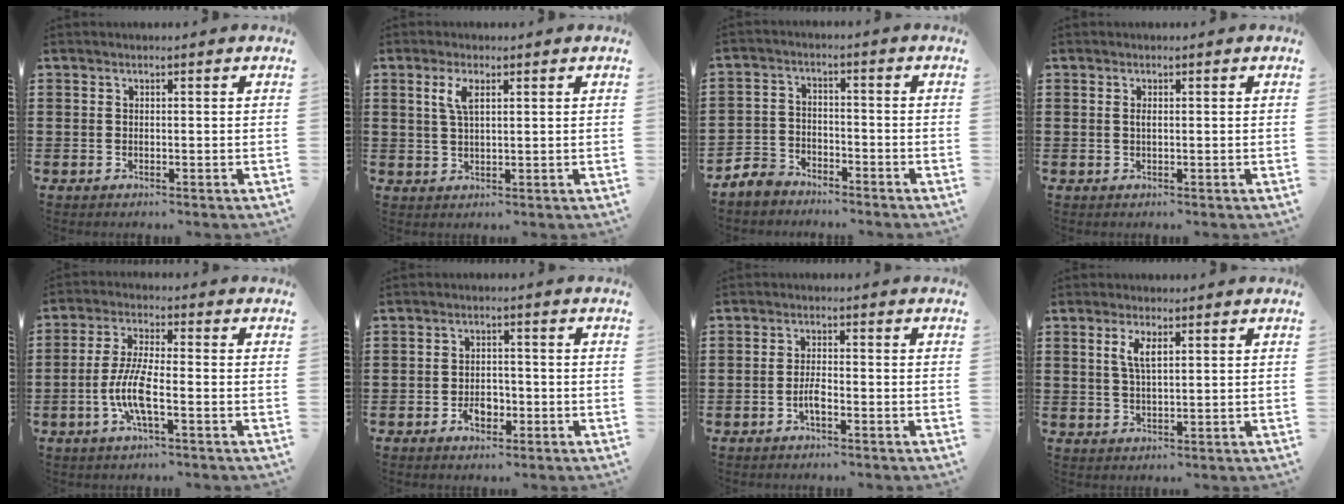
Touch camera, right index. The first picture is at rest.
{"total": 3.6, "force": [1.5, 1.3, 3.1], "torque": [-0.066, 0.006, 0.024]}
{"total": 4.2, "force": [-3.9, 1.6, 0.4], "torque": [-0.027, 0.006, -0.085]}
{"total": 0.8, "force": [0.1, 0.2, 0.8], "torque": [-0.016, -0.001, 0.002]}
{"total": 7.4, "force": [-2.4, 1.8, 6.7], "torque": [-0.152, -0.012, -0.052]}
{"total": 3.3, "force": [-1.5, 2.2, 2.1], "torque": [-0.030, 0.002, -0.029]}
{"total": 2.8, "force": [-1.5, 0.9, 2.2], "torque": [-0.054, 0.000, -0.032]}
{"total": 3.4, "force": [1.3, 1.2, 2.9], "torque": [-0.062, 0.006, 0.021]}